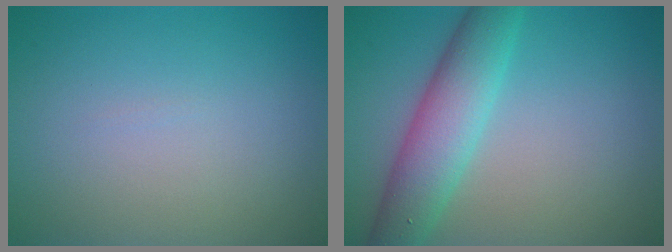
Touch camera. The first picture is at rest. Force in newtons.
{"total": 5.7, "press": 5.7, "slide": 0.0}